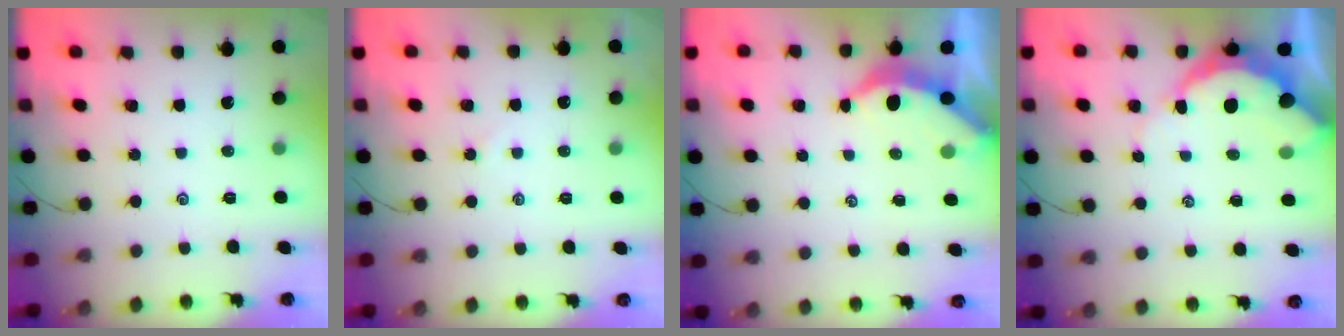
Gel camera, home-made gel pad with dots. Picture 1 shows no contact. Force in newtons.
{"total": 1.4, "press": 1.4, "slide": 0.4}
{"total": 3.7, "press": 3.7, "slide": 0.5}
{"total": 7.7, "press": 7.7, "slide": 0.8}